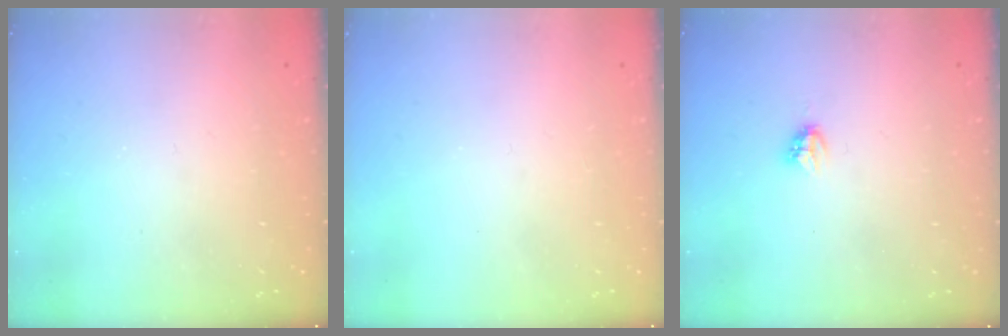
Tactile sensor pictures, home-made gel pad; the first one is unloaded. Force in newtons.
{"total": 0.0}
{"total": 2.8, "press": 2.7, "slide": 0.4}